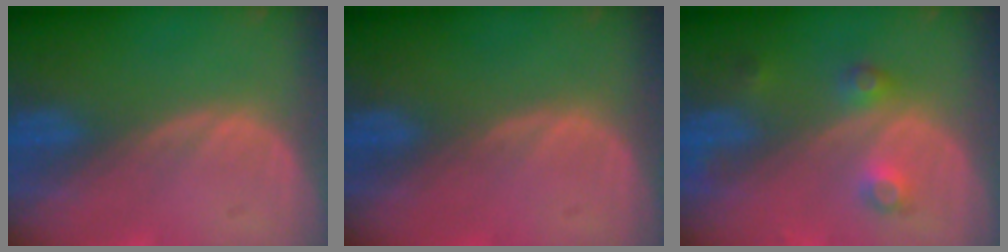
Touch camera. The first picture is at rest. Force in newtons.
{"total": 0.0}
{"total": 3.8, "press": 3.5, "slide": 1.4}